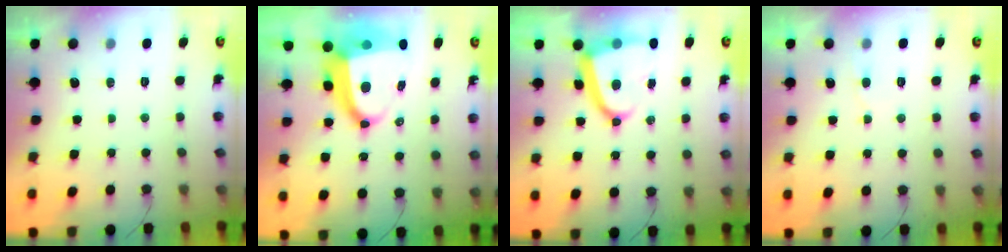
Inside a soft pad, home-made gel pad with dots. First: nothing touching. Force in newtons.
{"total": 13.8, "press": 13.7, "slide": 1.5}
{"total": 13.2, "press": 13.2, "slide": 1.3}
{"total": 6.1, "press": 6.0, "slide": 0.6}